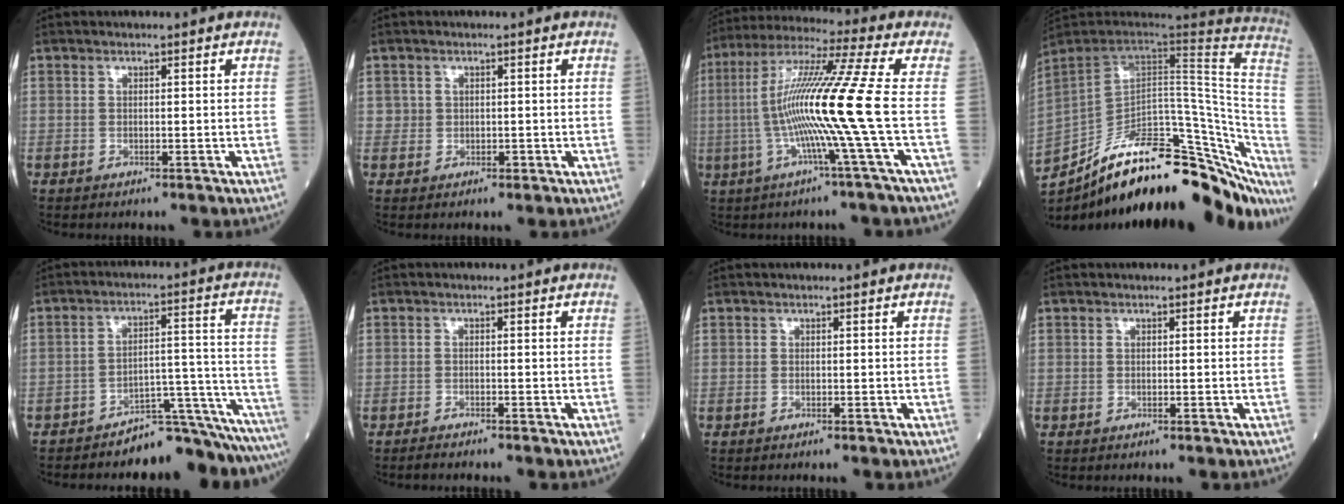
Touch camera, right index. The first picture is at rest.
{"total": 1.3, "force": [0.3, 1.3, 0.3], "torque": [-0.002, -0.001, 0.005]}
{"total": 15.6, "force": [-2.0, -2.9, 15.2], "torque": [-0.286, 0.002, -0.051]}
{"total": 34.2, "force": [-25.5, 10.4, 20.2], "torque": [-0.227, -0.013, -0.355]}
{"total": 11.8, "force": [-11.6, 0.0, 2.6], "torque": [0.006, 0.055, -0.162]}
{"total": 1.5, "force": [-1.4, 0.0, 0.3], "torque": [-0.011, -0.004, -0.024]}
{"total": 0.0}
{"total": 0.0}